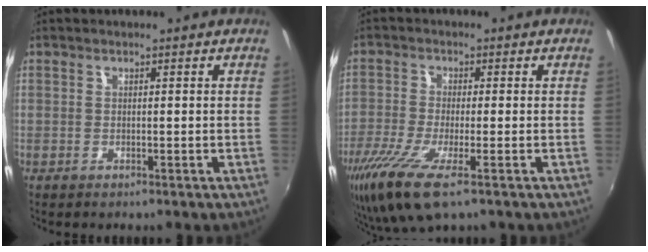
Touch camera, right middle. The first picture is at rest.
{"total": 11.8, "force": [-6.7, 2.5, 9.4], "torque": [-0.212, -0.047, -0.127]}